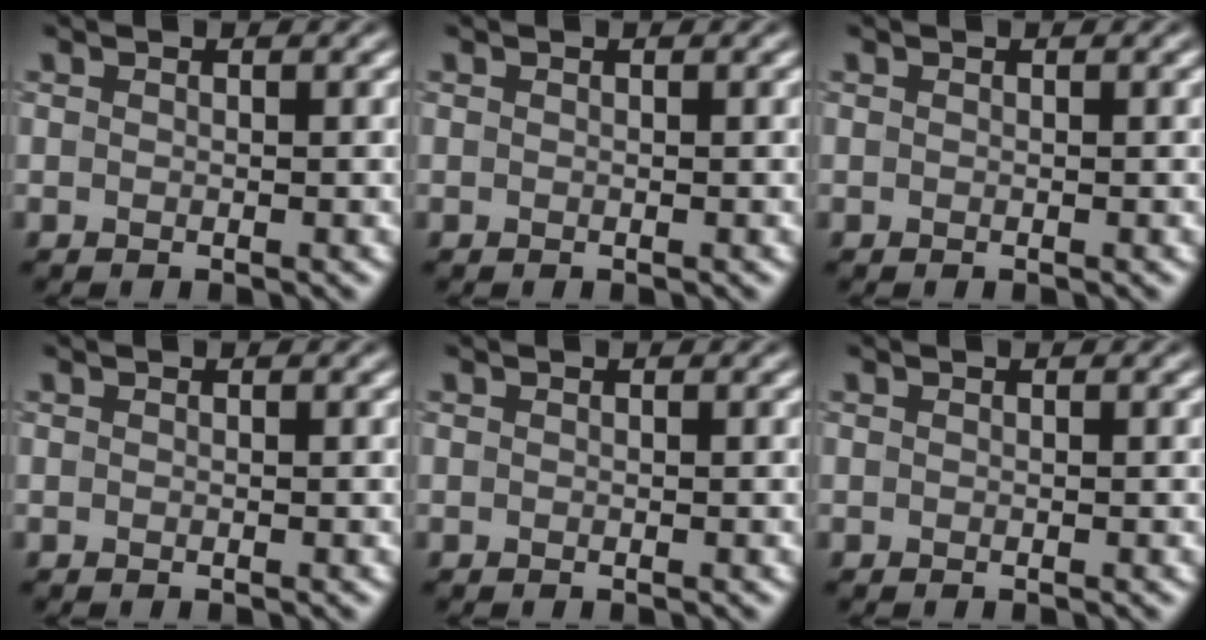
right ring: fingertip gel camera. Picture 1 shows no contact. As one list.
[{"total": 0.0}, {"total": 0.0}, {"total": 0.0}, {"total": 0.0}, {"total": 0.0}]